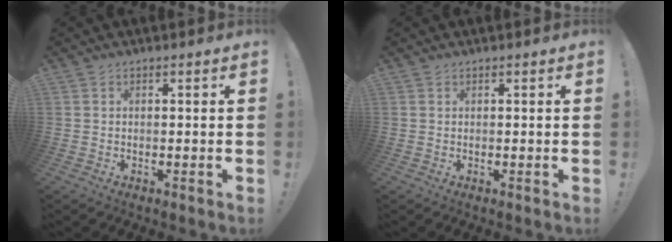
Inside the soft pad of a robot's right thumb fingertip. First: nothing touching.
{"total": 0.0}